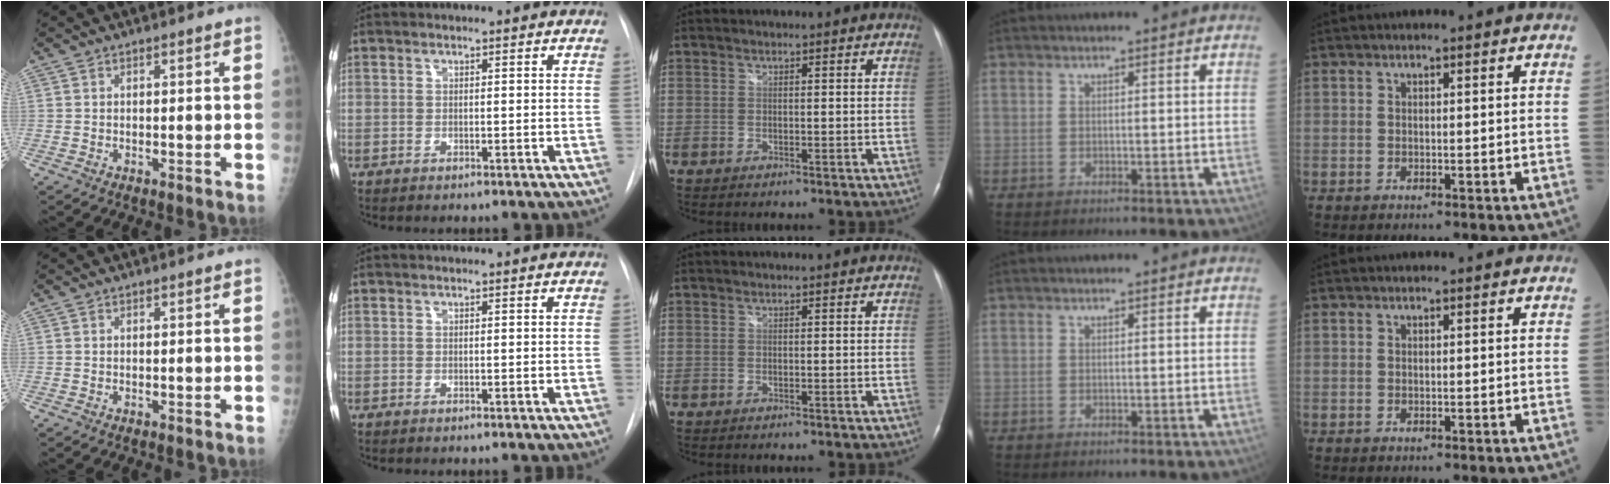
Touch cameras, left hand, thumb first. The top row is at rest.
{}